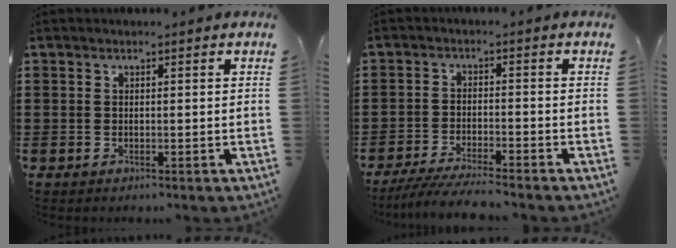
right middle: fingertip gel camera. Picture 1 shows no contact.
{"total": 4.7, "force": [-4.4, -0.1, 1.6], "torque": [-0.042, -0.017, -0.087]}